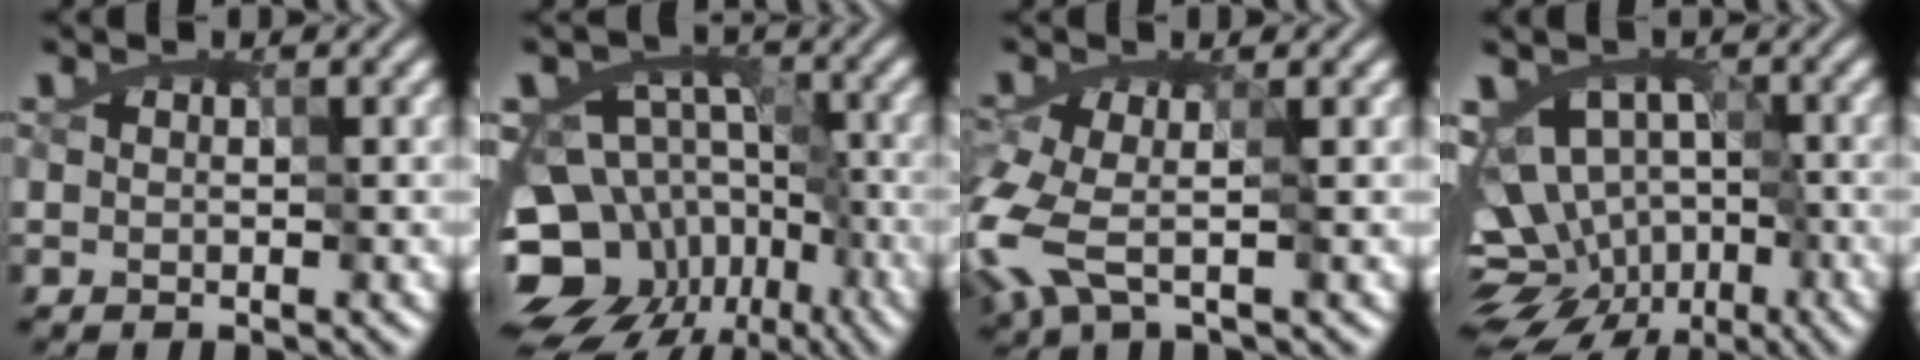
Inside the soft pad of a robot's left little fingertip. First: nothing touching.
{"total": 13.1, "force": [-5.9, 10.1, 6.0], "torque": [-0.101, -0.004, -0.097]}
{"total": 5.4, "force": [-2.0, 2.2, 4.5], "torque": [-0.114, 0.000, -0.051]}
{"total": 10.5, "force": [-4.0, 7.4, 6.4], "torque": [-0.067, -0.007, -0.057]}